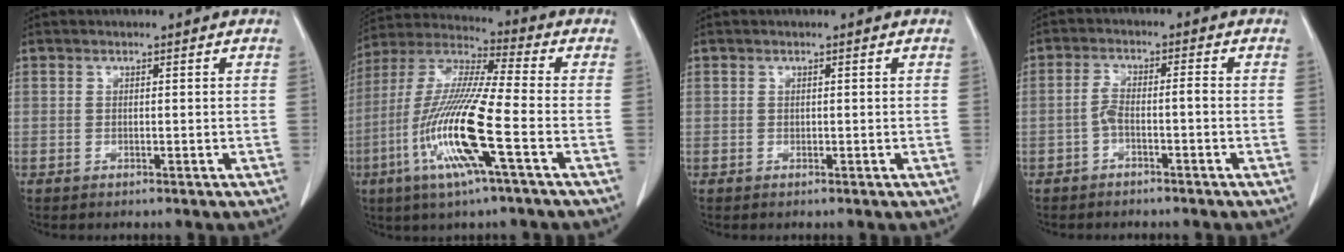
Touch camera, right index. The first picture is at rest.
{"total": 15.8, "force": [-5.2, 0.2, 14.9], "torque": [-0.313, -0.014, -0.109]}
{"total": 0.0}
{"total": 3.3, "force": [-1.6, 0.6, 2.8], "torque": [-0.058, 0.017, -0.029]}